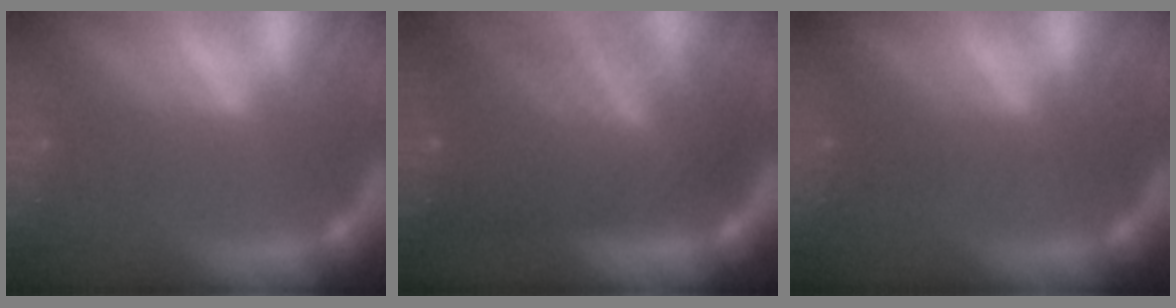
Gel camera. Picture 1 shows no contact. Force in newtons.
{"total": 9.5}
{"total": 1.0}